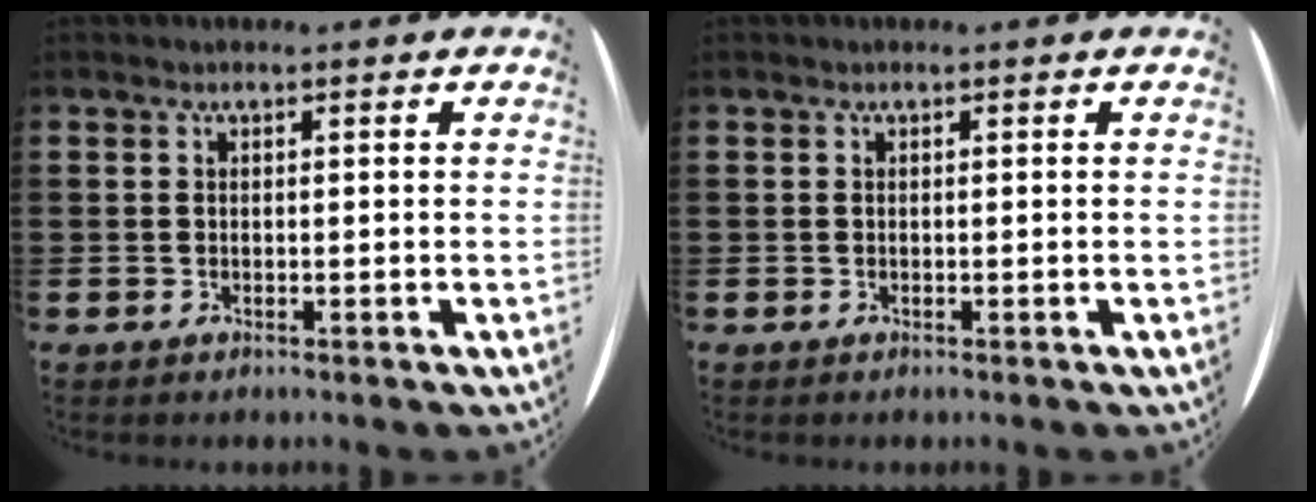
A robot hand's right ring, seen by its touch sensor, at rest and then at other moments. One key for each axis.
{"total": 0.0}